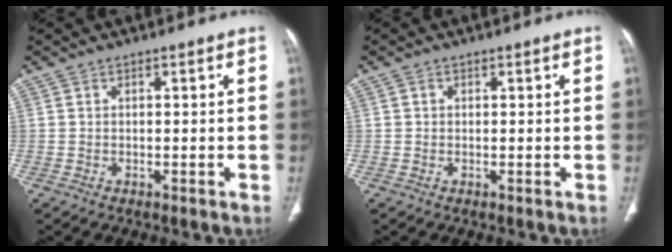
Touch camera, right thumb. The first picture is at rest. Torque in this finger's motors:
{"motor_torque": [-0.39, 0.24, -0.32, 0.30, 0.05]}